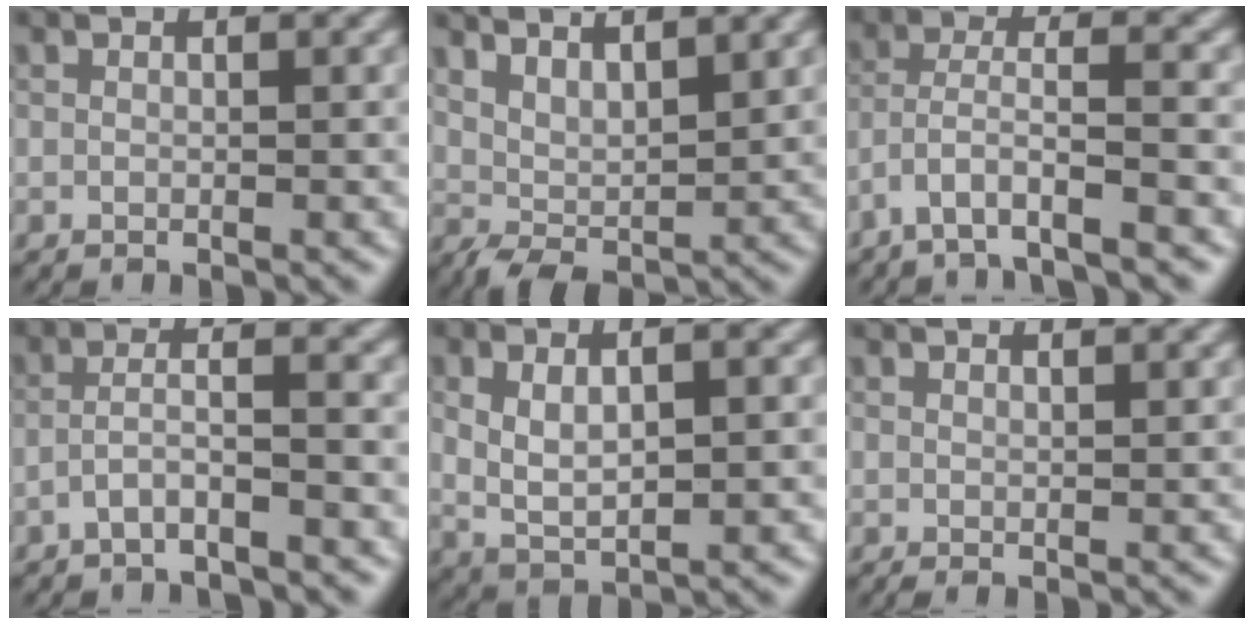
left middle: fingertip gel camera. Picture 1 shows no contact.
{"total": 3.7, "force": [2.8, 1.1, 2.2], "torque": [-0.044, -0.005, 0.056]}
{"total": 4.2, "force": [-2.8, 0.6, 3.1], "torque": [-0.059, 0.003, -0.060]}
{"total": 3.1, "force": [-1.8, 0.5, 2.5], "torque": [-0.049, 0.014, -0.042]}
{"total": 5.0, "force": [0.7, 2.1, 4.4], "torque": [-0.089, 0.002, 0.016]}
{"total": 1.2, "force": [0.9, 0.4, 0.7], "torque": [-0.009, 0.000, 0.011]}